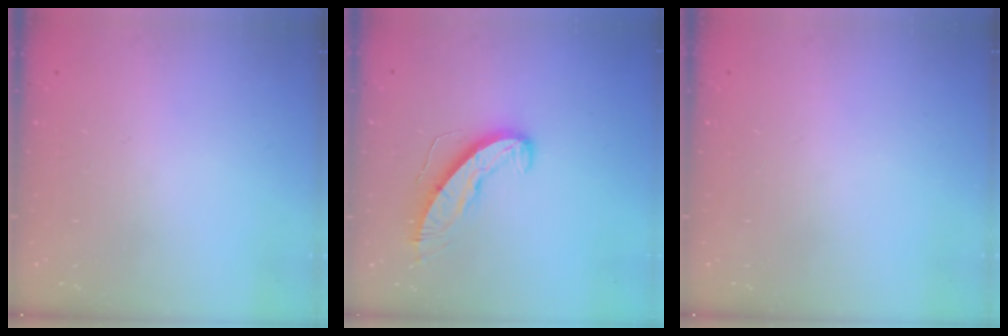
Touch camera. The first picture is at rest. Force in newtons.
{"total": 9.7, "press": 9.6, "slide": 0.6}
{"total": 0.0}